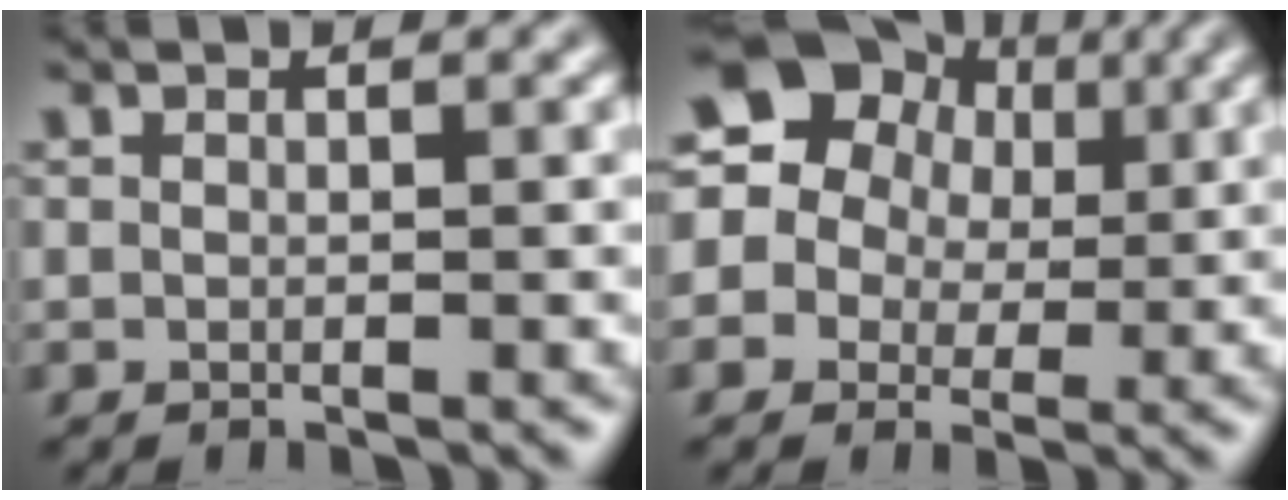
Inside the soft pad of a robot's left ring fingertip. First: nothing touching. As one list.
[{"total": 12.9, "force": [5.3, 10.8, 4.8], "torque": [-0.120, 0.043, 0.082]}]